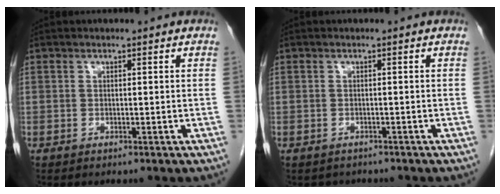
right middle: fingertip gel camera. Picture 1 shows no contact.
{"total": 2.2, "force": [-1.9, 1.1, 0.0], "torque": [-0.004, 0.000, -0.027]}